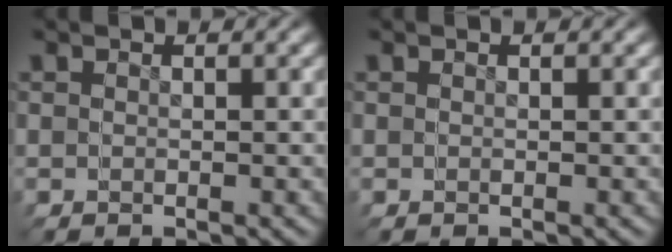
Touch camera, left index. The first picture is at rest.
{"total": 0.0}